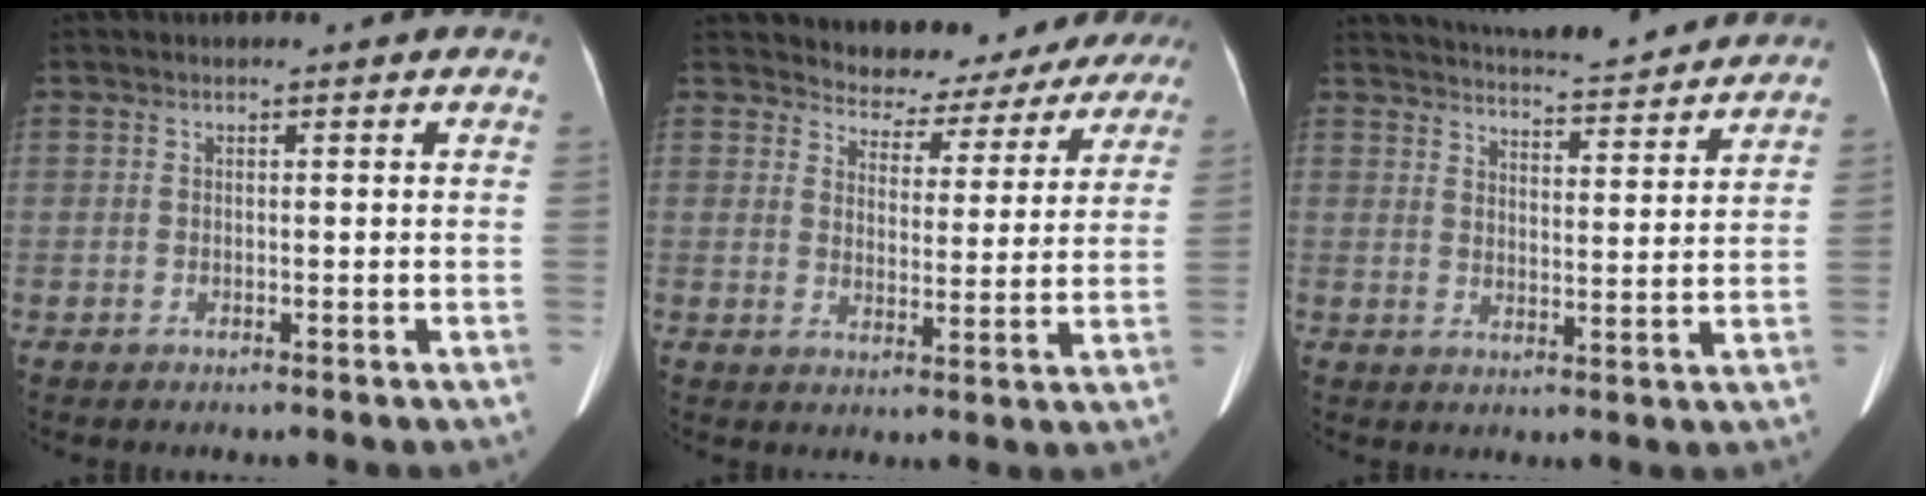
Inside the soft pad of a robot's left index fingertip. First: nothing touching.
{"total": 11.9, "force": [11.2, 4.1, 0.3], "torque": [0.018, -0.004, 0.117]}
{"total": 15.9, "force": [15.0, 1.8, 4.9], "torque": [-0.075, 0.006, 0.196]}